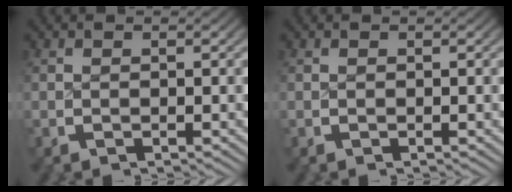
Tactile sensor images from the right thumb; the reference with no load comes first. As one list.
[{"total": 0.0}]